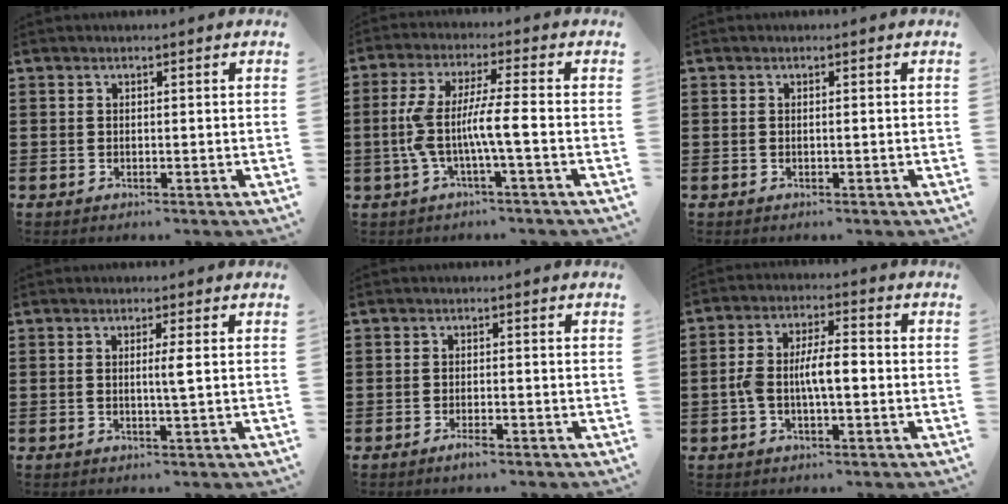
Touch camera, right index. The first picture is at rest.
{"total": 7.3, "force": [-1.9, 0.4, 7.0], "torque": [-0.153, -0.012, -0.047]}
{"total": 0.0}
{"total": 2.1, "force": [0.1, -0.3, 2.1], "torque": [-0.040, -0.005, -0.002]}
{"total": 1.8, "force": [-1.2, 0.3, 1.3], "torque": [-0.030, -0.006, -0.024]}
{"total": 6.3, "force": [-0.9, 2.3, 5.8], "torque": [-0.121, 0.003, -0.024]}